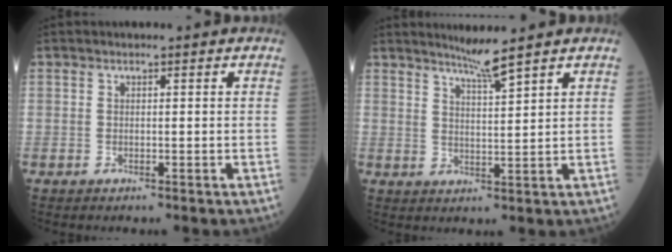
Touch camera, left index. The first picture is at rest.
{"total": 4.2, "force": [3.5, -1.2, 1.9], "torque": [-0.038, -0.011, 0.070]}